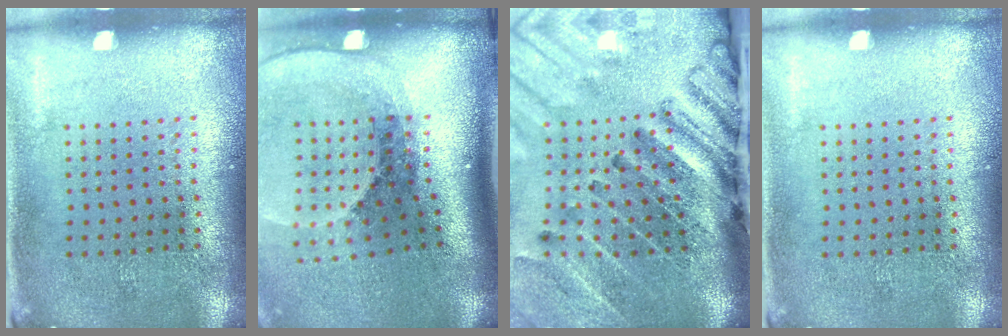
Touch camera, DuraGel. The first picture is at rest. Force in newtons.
{"total": 2.7, "press": 1.8, "slide": 2.0}
{"total": 4.6, "press": 3.4, "slide": 3.1}
{"total": 0.0}